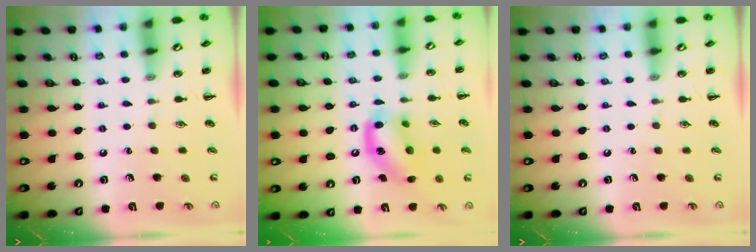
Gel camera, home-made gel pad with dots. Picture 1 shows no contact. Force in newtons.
{"total": 13.6, "press": 13.3, "slide": 2.7}
{"total": 0.0}